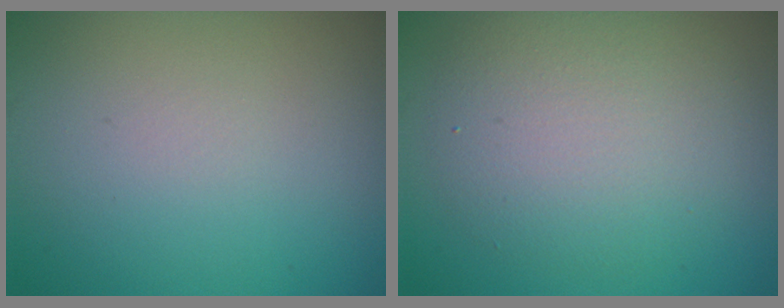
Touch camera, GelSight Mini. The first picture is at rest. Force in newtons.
{"total": 5.4, "press": 5.4, "slide": 0.1}